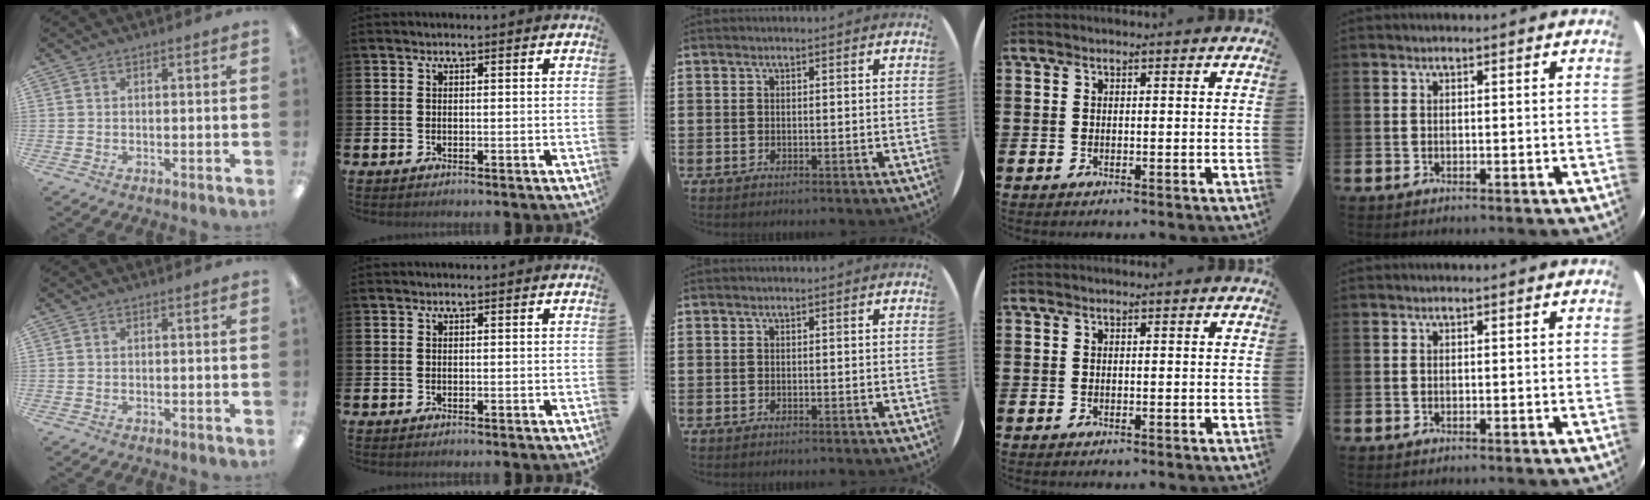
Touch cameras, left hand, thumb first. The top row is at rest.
{}